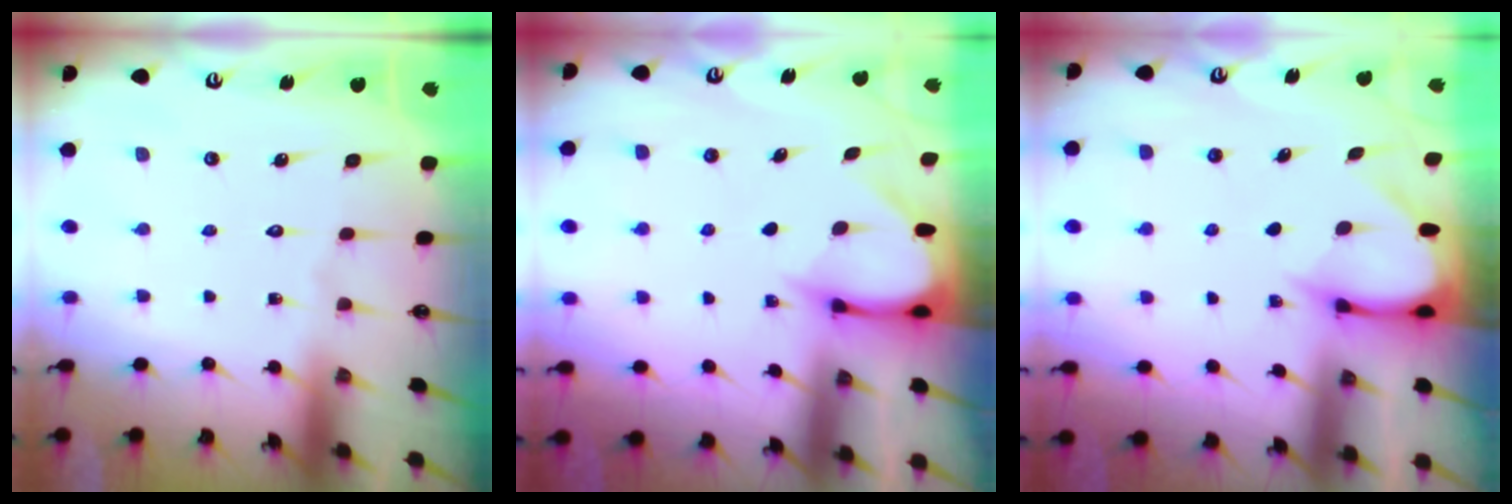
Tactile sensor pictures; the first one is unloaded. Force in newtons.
{"total": 3.3, "press": 3.3, "slide": 0.3}
{"total": 3.4, "press": 3.4, "slide": 0.3}